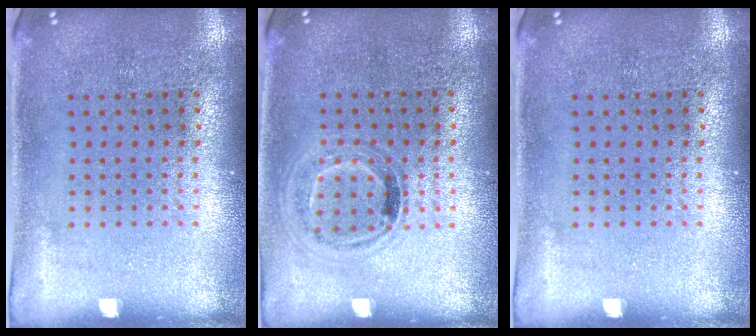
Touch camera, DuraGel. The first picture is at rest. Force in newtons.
{"total": 0.9, "press": 0.8, "slide": 0.4}
{"total": 0.0}